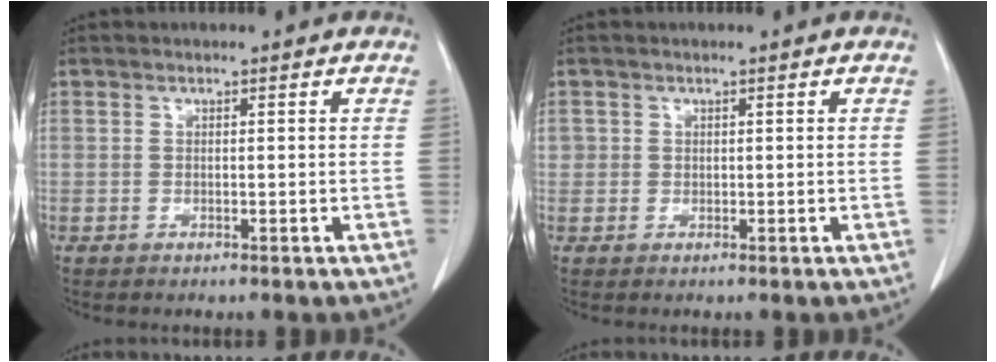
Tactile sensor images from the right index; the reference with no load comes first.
{"total": 1.2, "force": [0.1, 1.2, 0.1], "torque": [0.010, 0.004, 0.000]}